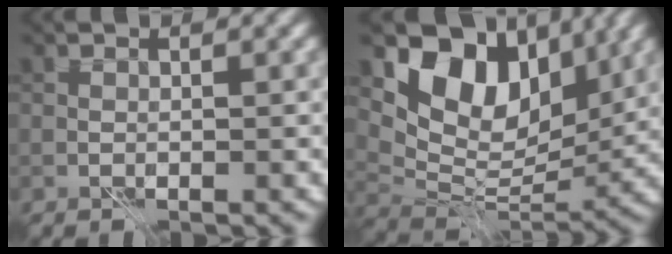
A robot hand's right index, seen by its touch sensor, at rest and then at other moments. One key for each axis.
{"total": 10.4, "fx": 5.0, "fy": 6.6, "fz": 6.3, "tx": -0.101, "ty": -0.010, "tz": 0.094}